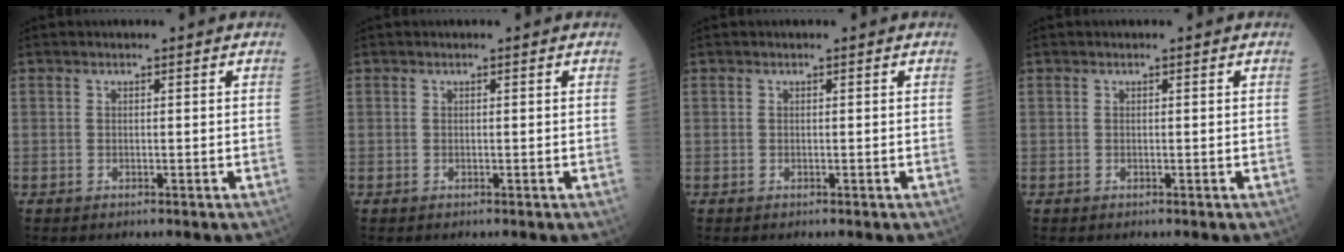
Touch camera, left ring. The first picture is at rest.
{"total": 0.0}
{"total": 0.0}
{"total": 0.0}